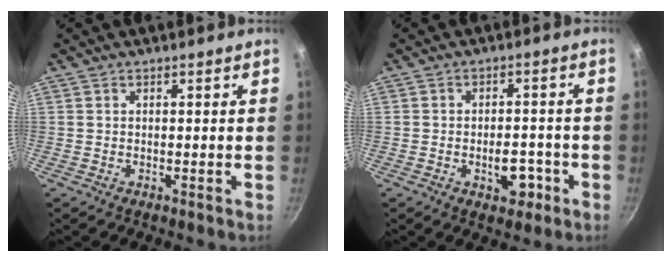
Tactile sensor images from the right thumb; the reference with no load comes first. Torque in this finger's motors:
{"motor_torque": [0.80, 0.50, 0.86, -0.54, 0.16]}